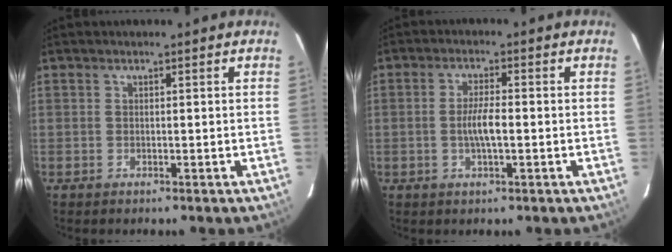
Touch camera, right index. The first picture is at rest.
{"total": 4.4, "force": [-0.8, 0.8, 4.3], "torque": [-0.079, 0.000, -0.014]}